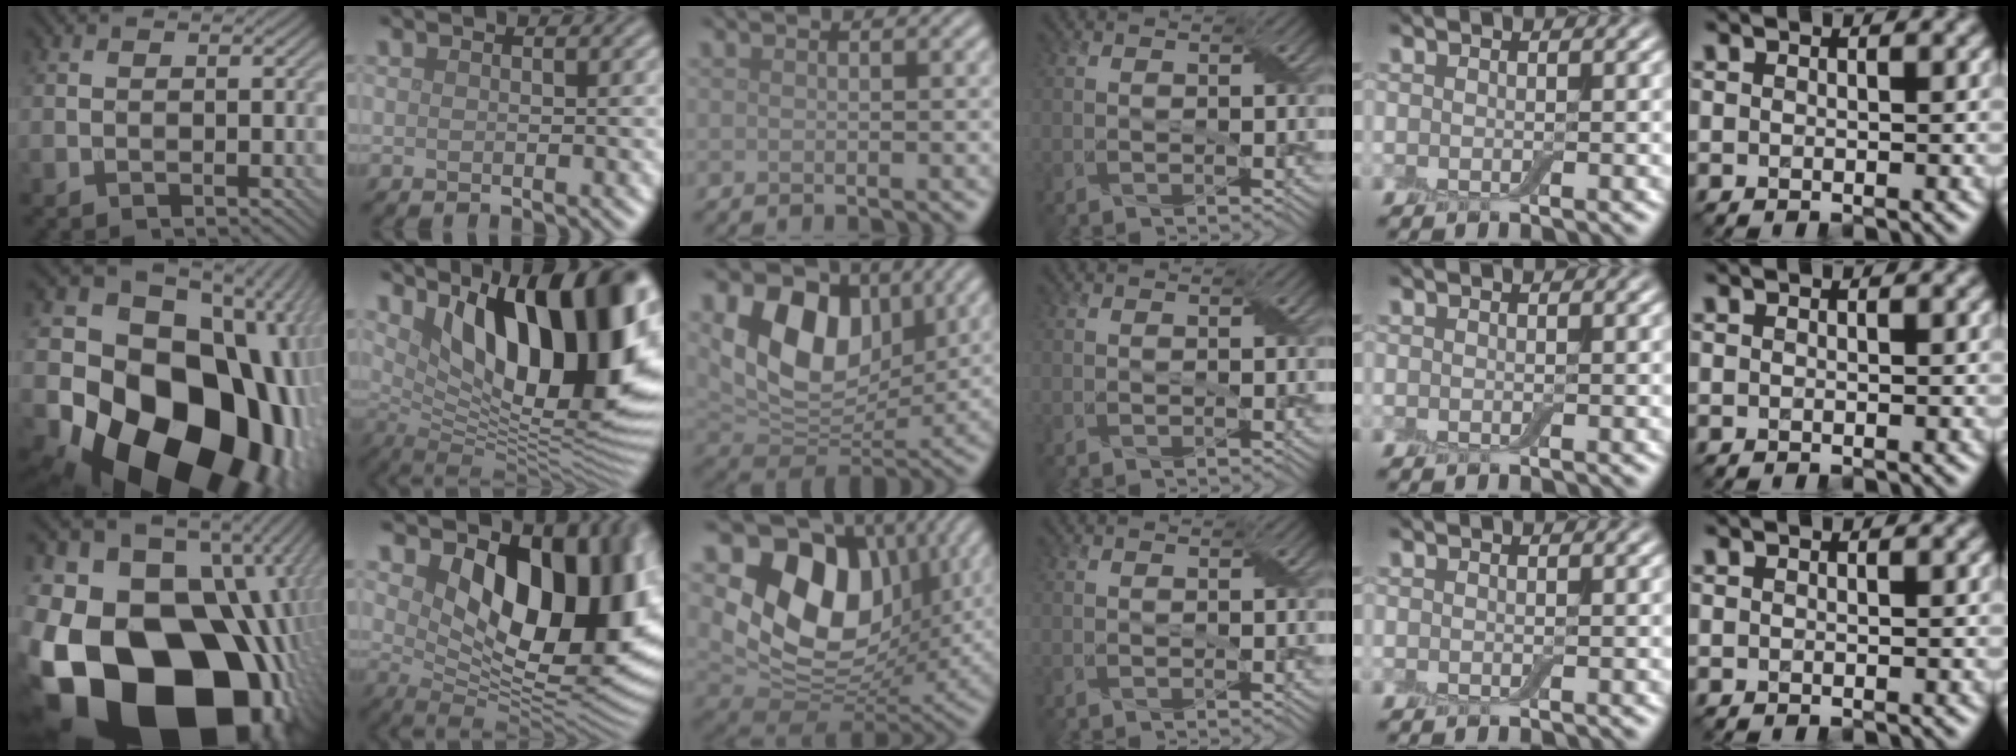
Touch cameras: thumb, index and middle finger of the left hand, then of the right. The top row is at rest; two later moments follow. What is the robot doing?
{"motion": "peel", "object": "aluminum foil"}